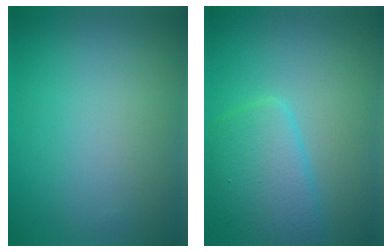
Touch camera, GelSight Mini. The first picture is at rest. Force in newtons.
{"total": 4.2, "press": 4.2, "slide": 0.2}